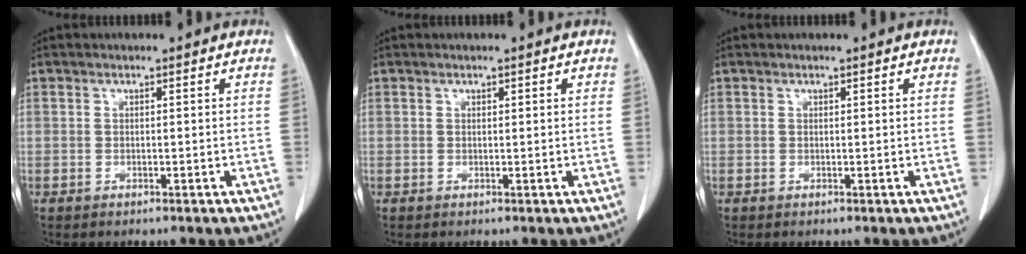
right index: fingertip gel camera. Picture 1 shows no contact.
{"total": 0.6, "force": [0.3, 0.2, 0.4], "torque": [-0.007, 0.000, 0.004]}
{"total": 0.0}